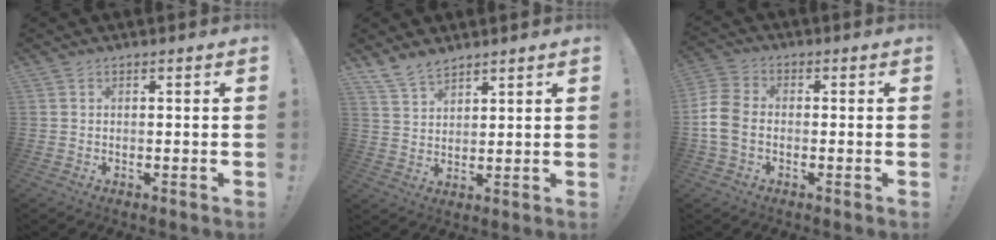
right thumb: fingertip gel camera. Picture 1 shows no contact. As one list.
[{"total": 6.7, "force": [5.7, 2.7, 2.2], "torque": [-0.051, -0.031, 0.113]}, {"total": 9.1, "force": [-2.0, 6.6, 6.0], "torque": [-0.136, 0.017, -0.032]}]